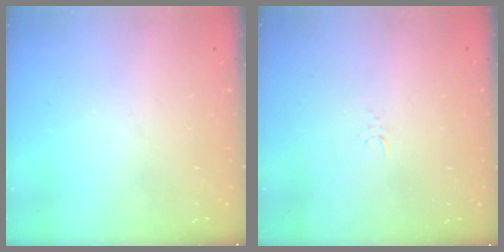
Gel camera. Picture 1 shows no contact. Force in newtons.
{"total": 4.0, "press": 4.0, "slide": 0.7}